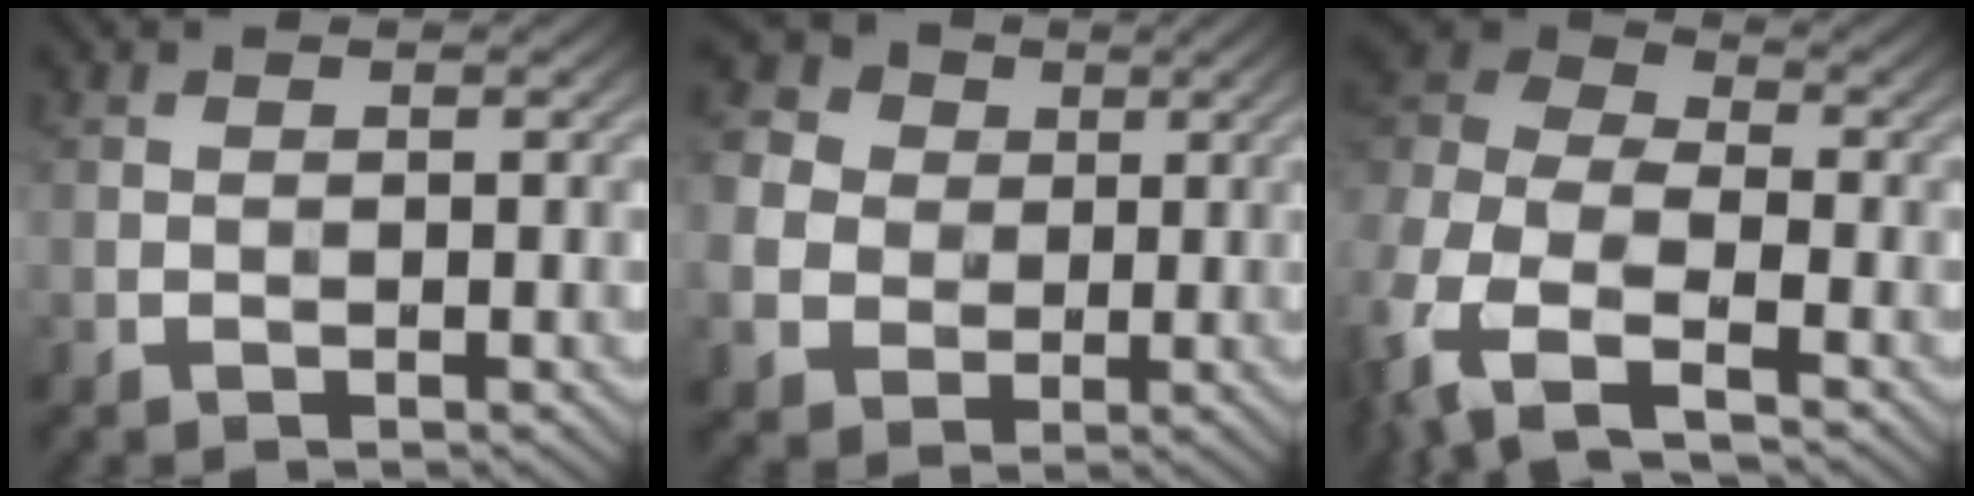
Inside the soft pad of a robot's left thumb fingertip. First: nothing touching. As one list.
[{"total": 9.5, "force": [0.9, 8.5, 4.0], "torque": [-0.156, 0.005, 0.005]}, {"total": 12.3, "force": [-5.0, 7.2, 8.7], "torque": [-0.228, -0.007, -0.113]}]